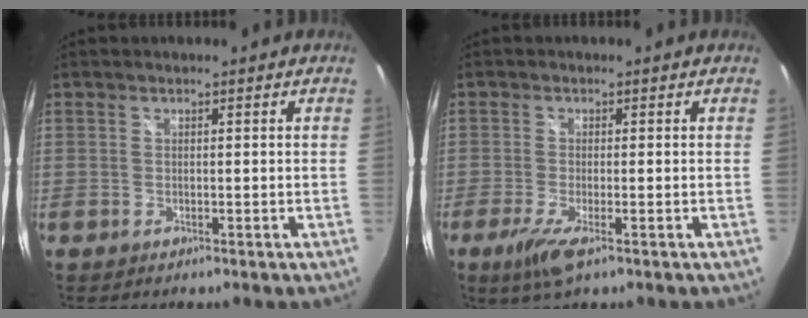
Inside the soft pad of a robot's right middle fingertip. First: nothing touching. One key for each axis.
{"total": 4.6, "fx": -2.4, "fy": 0.4, "fz": 3.9, "tx": -0.087, "ty": -0.017, "tz": -0.046}